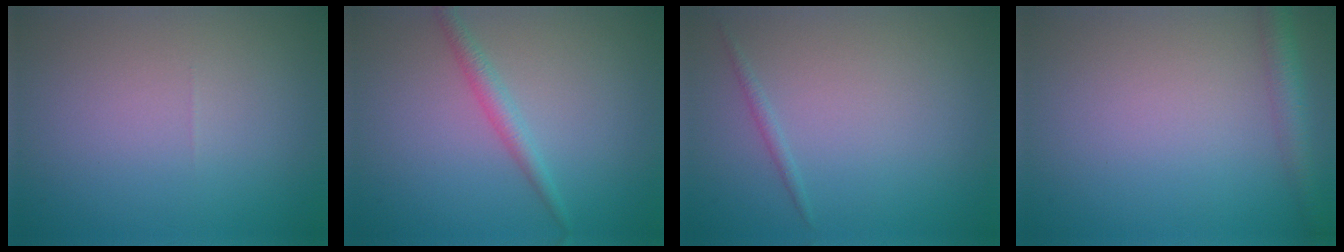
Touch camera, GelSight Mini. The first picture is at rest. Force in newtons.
{"total": 1.8, "press": 1.8, "slide": 0.1}
{"total": 0.7, "press": 0.7, "slide": 0.0}
{"total": 2.7, "press": 2.7, "slide": 0.2}